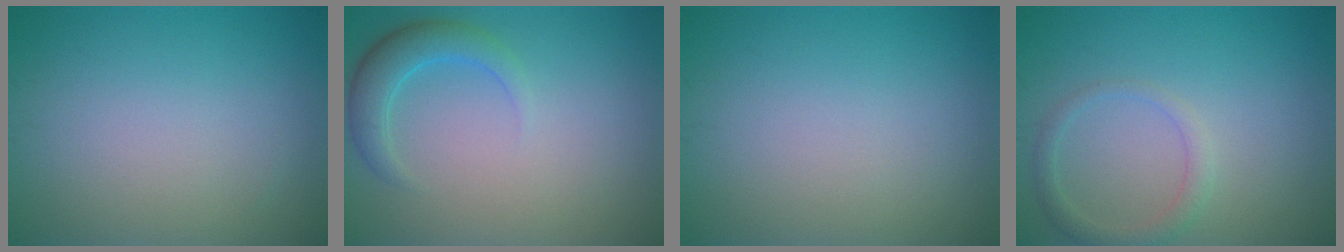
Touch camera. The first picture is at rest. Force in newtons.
{"total": 3.0, "press": 3.0, "slide": 0.1}
{"total": 0.0}
{"total": 1.9, "press": 1.9, "slide": 0.1}